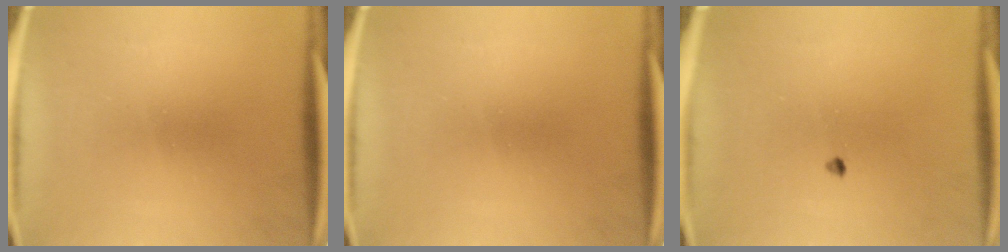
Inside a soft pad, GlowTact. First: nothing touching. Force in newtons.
{"total": 0.0}
{"total": 0.7}